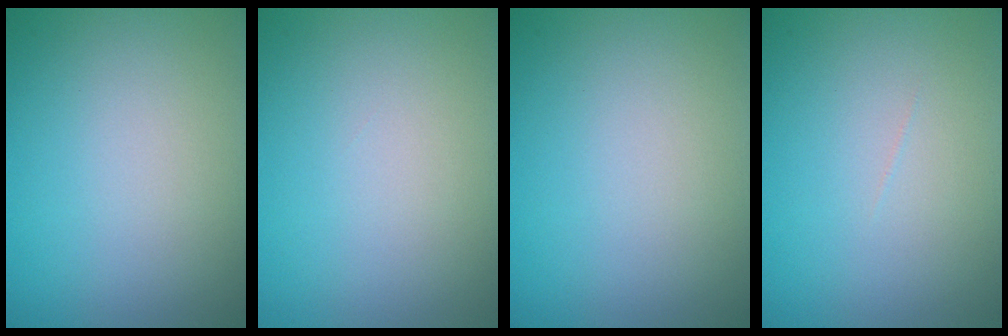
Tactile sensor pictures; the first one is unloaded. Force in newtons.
{"total": 0.0}
{"total": 0.0}
{"total": 0.0}